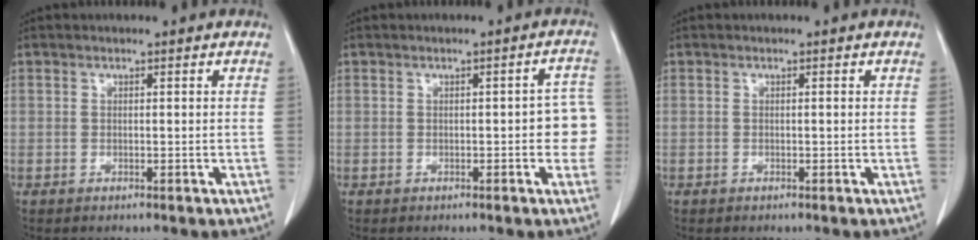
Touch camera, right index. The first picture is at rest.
{"total": 5.0, "force": [-0.5, 1.6, 4.7], "torque": [-0.033, 0.016, -0.011]}
{"total": 0.0}